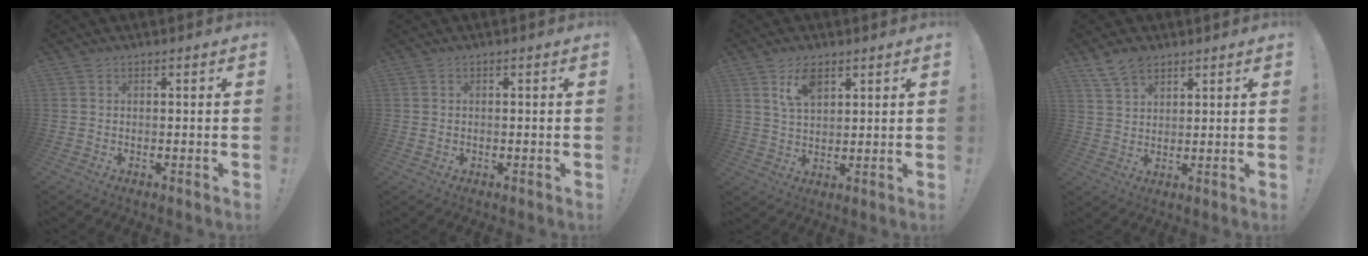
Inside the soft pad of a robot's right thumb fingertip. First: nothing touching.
{"total": 0.5, "force": [0.0, 0.5, -0.1], "torque": [-0.004, 0.004, 0.001]}
{"total": 7.6, "force": [4.3, 3.9, 5.0], "torque": [-0.085, -0.011, 0.078]}
{"total": 7.2, "force": [5.3, 3.9, 2.8], "torque": [-0.046, -0.024, 0.101]}